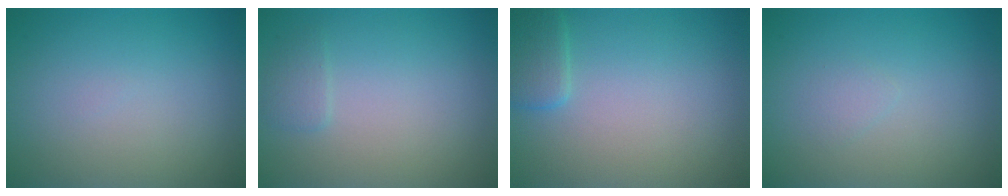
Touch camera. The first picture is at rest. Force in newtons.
{"total": 1.0, "press": 1.0, "slide": 0.1}
{"total": 2.0, "press": 2.0, "slide": 0.1}
{"total": 0.7, "press": 0.7, "slide": 0.1}